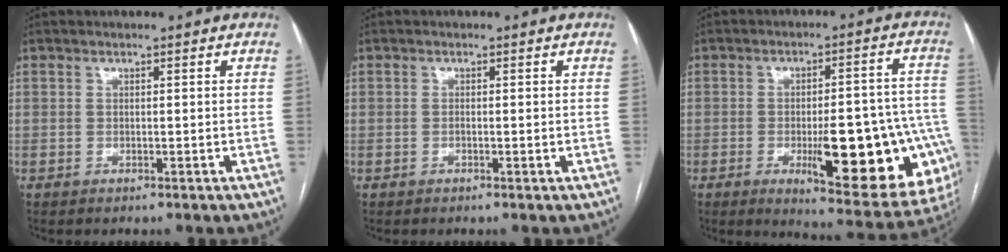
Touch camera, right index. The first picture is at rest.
{"total": 0.8, "force": [-0.2, 0.2, 0.8], "torque": [-0.011, 0.001, -0.003]}
{"total": 21.7, "force": [-6.6, 5.7, 19.9], "torque": [-0.166, 0.015, -0.068]}